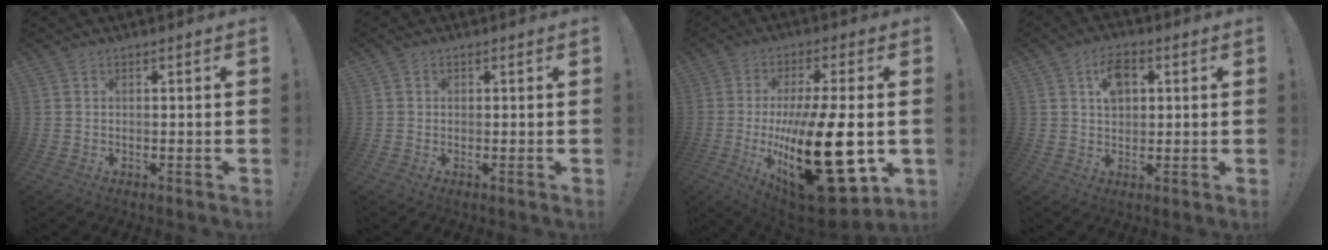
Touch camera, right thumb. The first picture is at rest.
{"total": 0.9, "force": [0.1, 0.9, 0.1], "torque": [0.004, 0.001, 0.001]}
{"total": 29.6, "force": [-4.7, 10.7, 27.2], "torque": [-0.460, 0.005, -0.061]}
{"total": 7.1, "force": [2.3, 4.7, 4.8], "torque": [-0.071, 0.005, 0.042]}